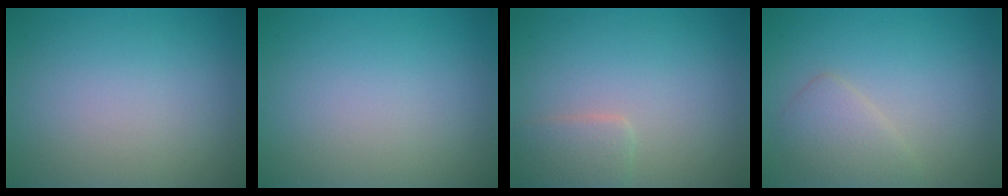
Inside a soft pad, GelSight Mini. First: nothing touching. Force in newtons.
{"total": 0.0}
{"total": 2.1, "press": 2.1, "slide": 0.1}
{"total": 2.4, "press": 2.4, "slide": 0.1}